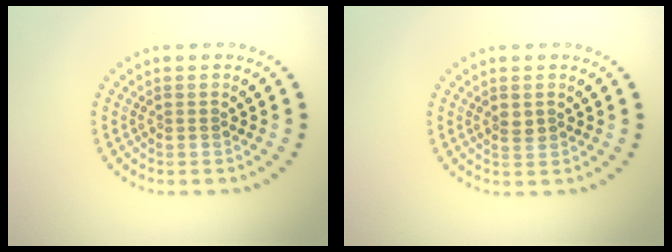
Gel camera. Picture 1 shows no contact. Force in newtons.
{"total": 1.1, "press": 1.1, "slide": 0.2}